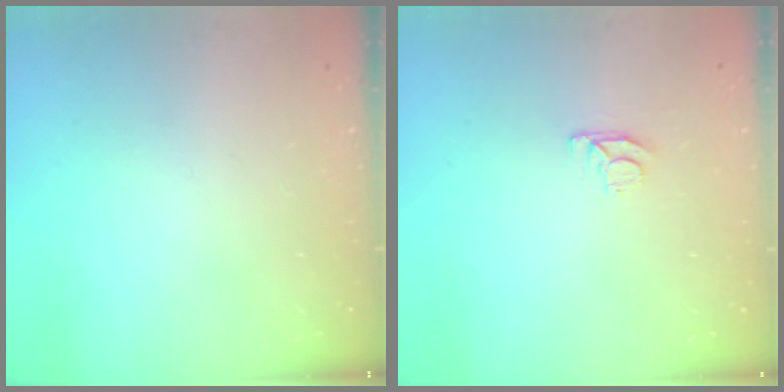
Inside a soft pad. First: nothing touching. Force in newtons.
{"total": 3.6, "press": 3.6, "slide": 0.4}